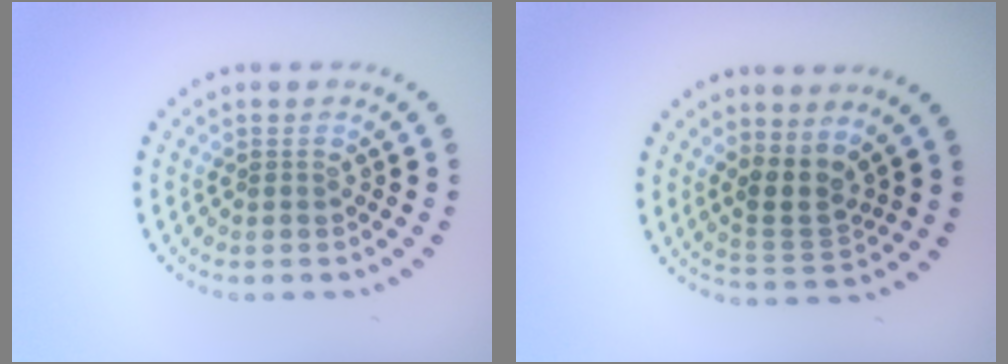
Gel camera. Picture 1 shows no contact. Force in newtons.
{"total": 2.7, "press": 2.1, "slide": 1.7}